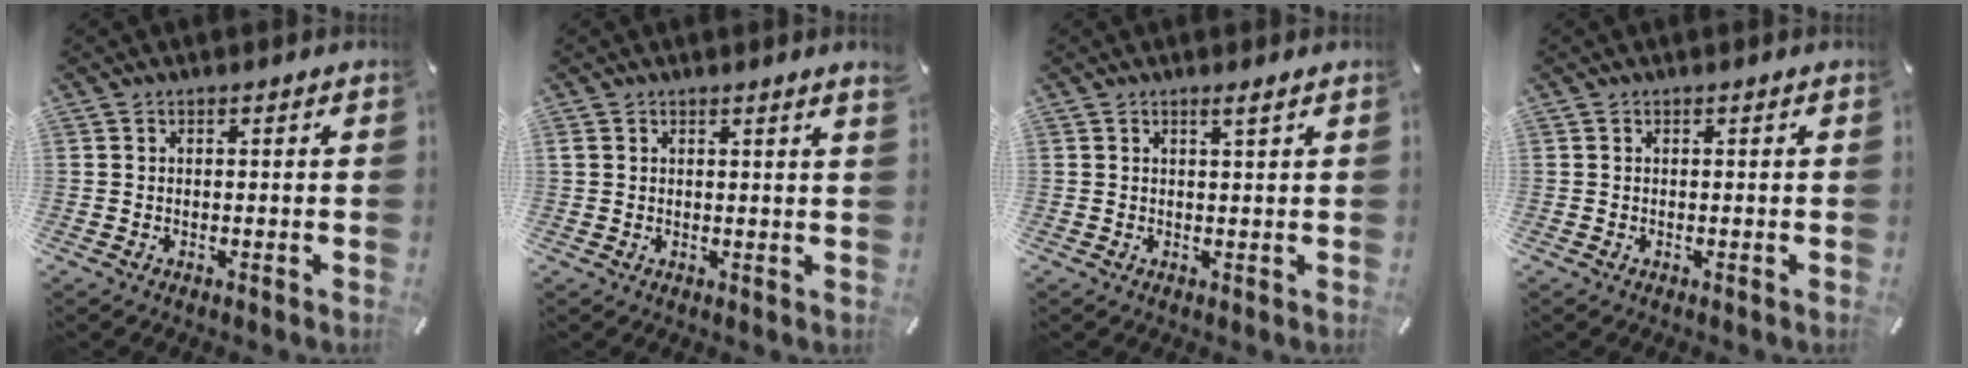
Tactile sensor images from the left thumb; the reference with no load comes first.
{"total": 1.4, "force": [1.0, -0.1, 1.0], "torque": [-0.019, -0.002, 0.019]}
{"total": 1.7, "force": [1.1, 0.0, 1.4], "torque": [-0.028, -0.001, 0.018]}
{"total": 0.0}